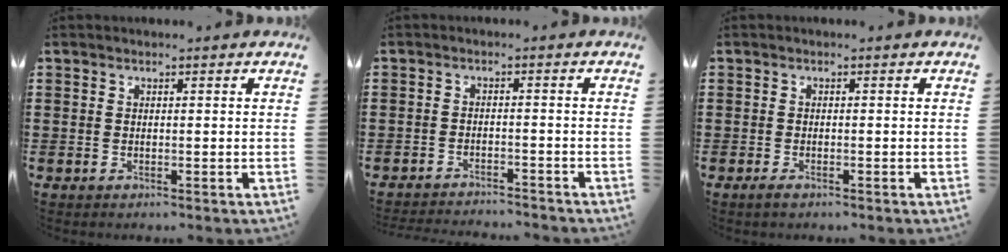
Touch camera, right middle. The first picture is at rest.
{"total": 2.5, "force": [-2.4, -0.1, 0.1], "torque": [-0.007, -0.002, -0.051]}
{"total": 0.8, "force": [-0.5, 0.2, 0.6], "torque": [-0.014, -0.006, -0.008]}